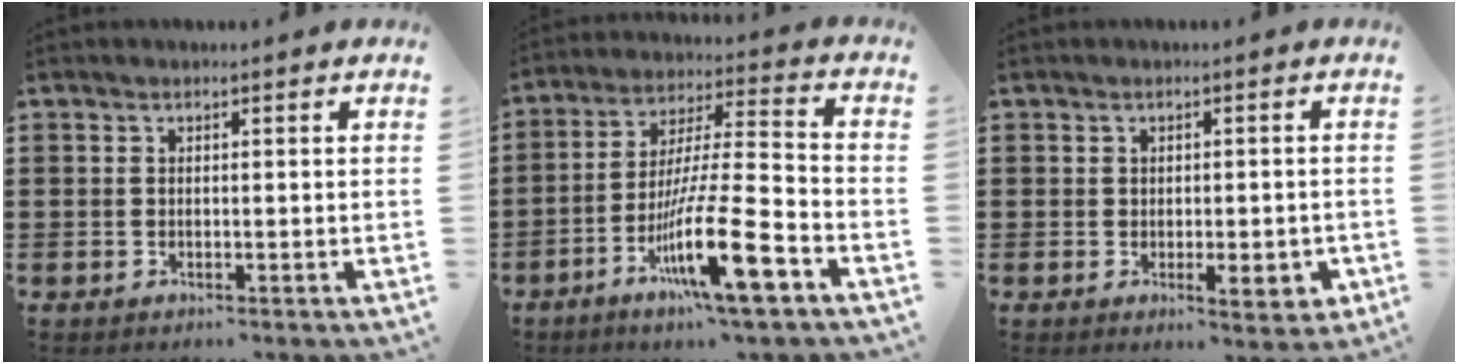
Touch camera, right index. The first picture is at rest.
{"total": 17.0, "force": [-8.4, 2.6, 14.5], "torque": [-0.275, 0.006, -0.143]}
{"total": 3.8, "force": [-1.1, 1.7, 3.2], "torque": [-0.044, 0.002, -0.020]}